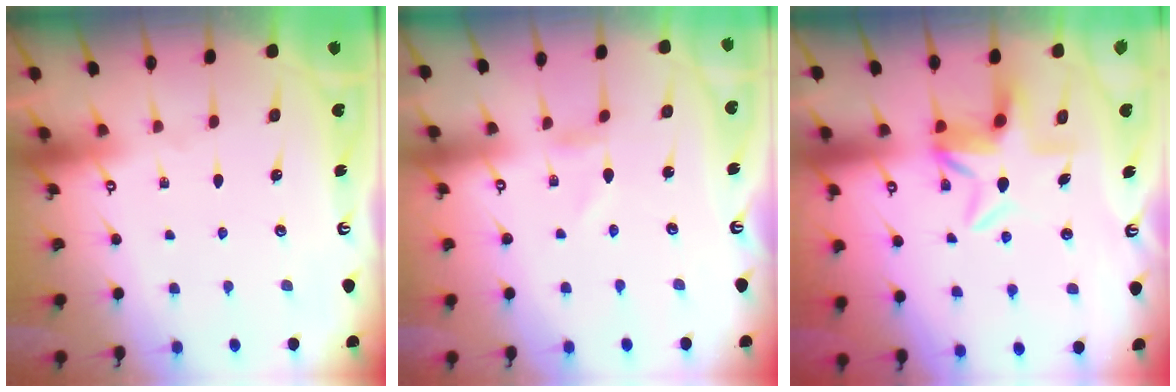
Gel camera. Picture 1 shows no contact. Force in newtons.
{"total": 0.7, "press": 0.7, "slide": 0.2}
{"total": 6.3, "press": 6.2, "slide": 0.7}